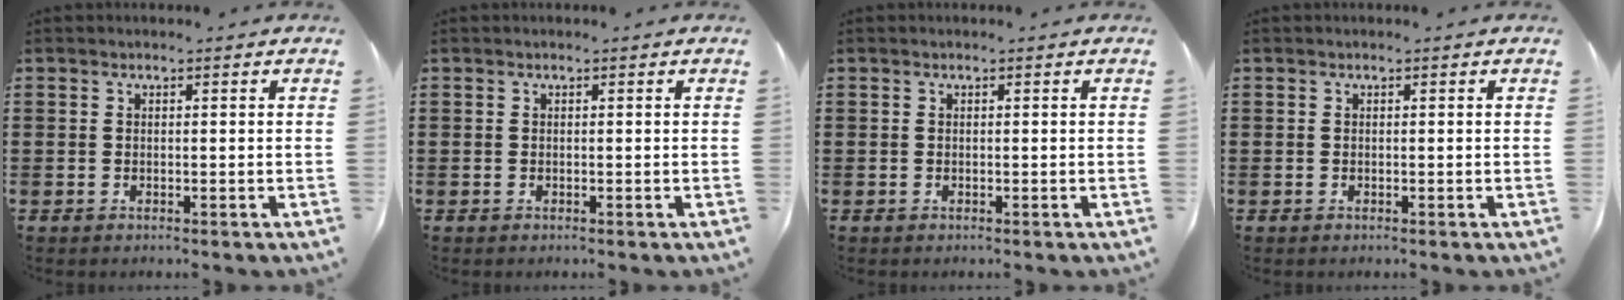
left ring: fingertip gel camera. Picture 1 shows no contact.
{"total": 0.0}
{"total": 0.0}
{"total": 0.0}